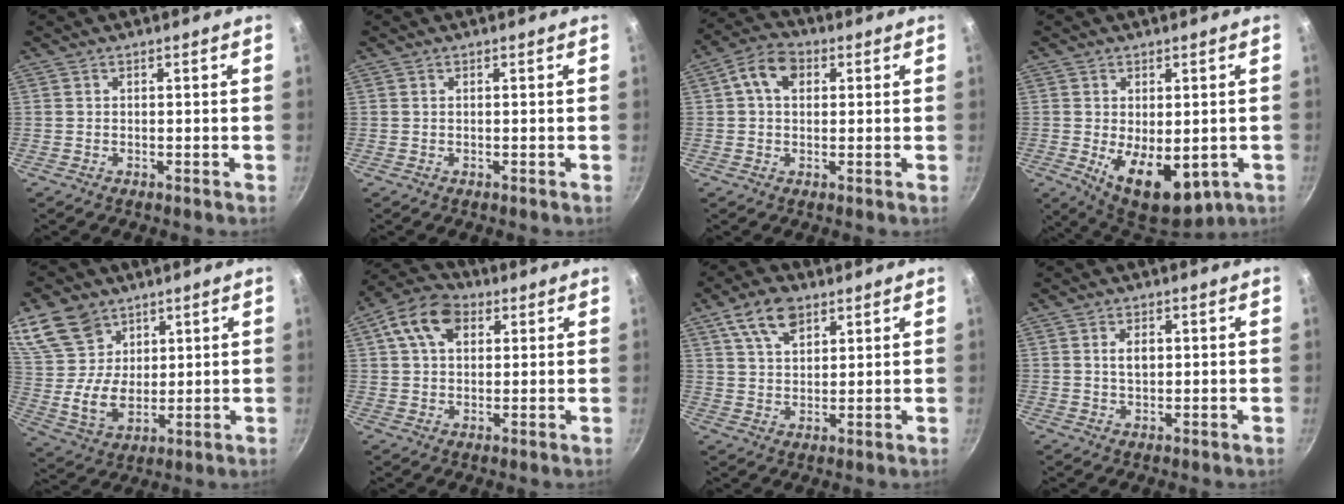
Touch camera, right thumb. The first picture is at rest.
{"total": 0.0}
{"total": 7.3, "force": [1.9, 5.0, 5.0], "torque": [-0.076, 0.015, 0.020]}
{"total": 12.8, "force": [-2.7, 7.2, 10.3], "torque": [-0.129, -0.022, -0.021]}
{"total": 15.6, "force": [8.2, 11.2, 7.0], "torque": [-0.120, -0.030, 0.170]}
{"total": 10.5, "force": [3.9, 7.0, 6.8], "torque": [-0.108, 0.010, 0.053]}
{"total": 8.8, "force": [4.8, 4.8, 5.5], "torque": [-0.085, -0.010, 0.088]}
{"total": 3.1, "force": [0.6, 1.9, 2.4], "torque": [-0.031, 0.000, 0.012]}